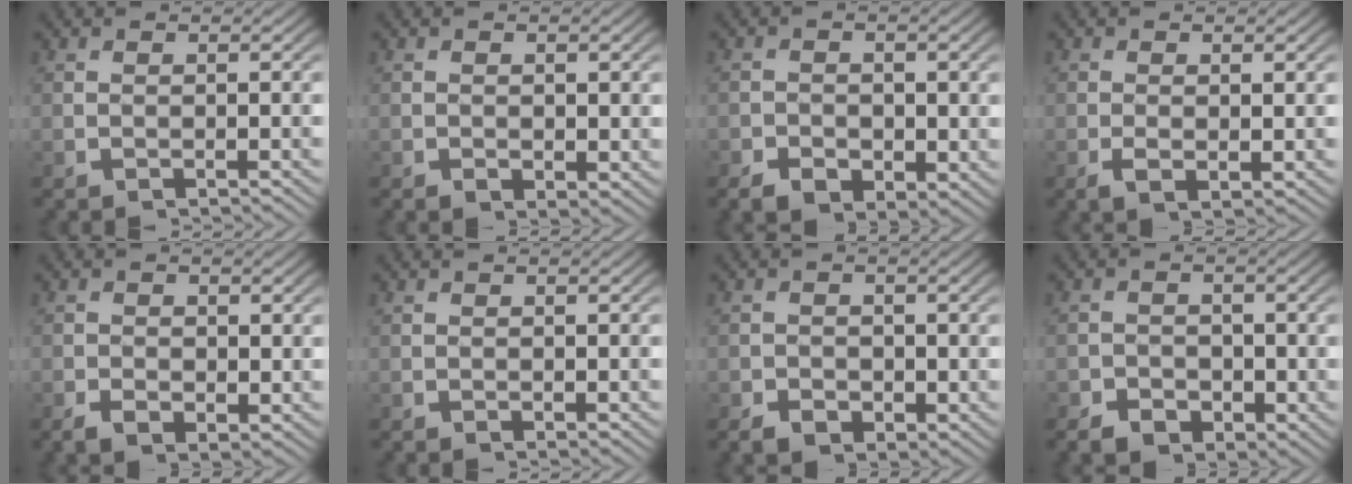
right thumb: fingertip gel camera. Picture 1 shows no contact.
{"total": 1.4, "force": [0.1, 1.0, 0.9], "torque": [-0.012, -0.009, 0.006]}
{"total": 3.2, "force": [-1.0, 2.5, 1.8], "torque": [-0.021, -0.013, -0.019]}
{"total": 1.5, "force": [0.0, 0.7, 1.3], "torque": [-0.029, -0.006, 0.005]}
{"total": 2.0, "force": [-0.3, 1.5, 1.3], "torque": [-0.024, -0.011, -0.003]}
{"total": 0.5, "force": [0.1, 0.4, 0.3], "torque": [-0.003, -0.003, 0.003]}
{"total": 2.7, "force": [-0.9, 2.1, 1.4], "torque": [-0.015, -0.009, -0.015]}
{"total": 3.7, "force": [-1.7, 2.9, 1.7], "torque": [-0.014, -0.013, -0.028]}